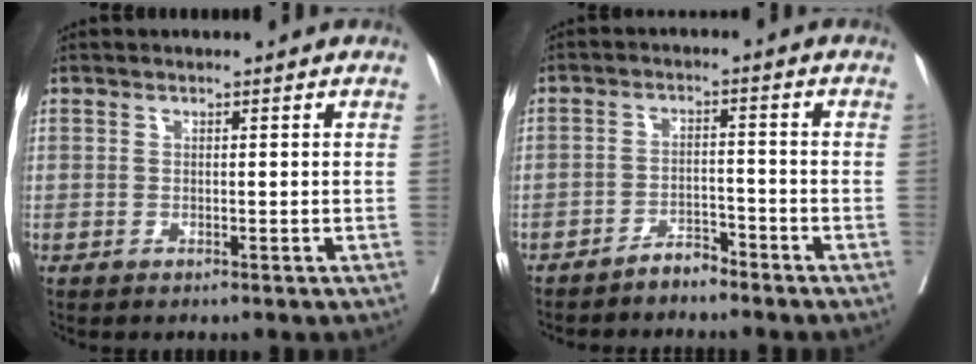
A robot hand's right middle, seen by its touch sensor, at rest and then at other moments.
{"total": 2.9, "force": [-2.8, 0.6, 0.7], "torque": [-0.011, -0.002, -0.049]}